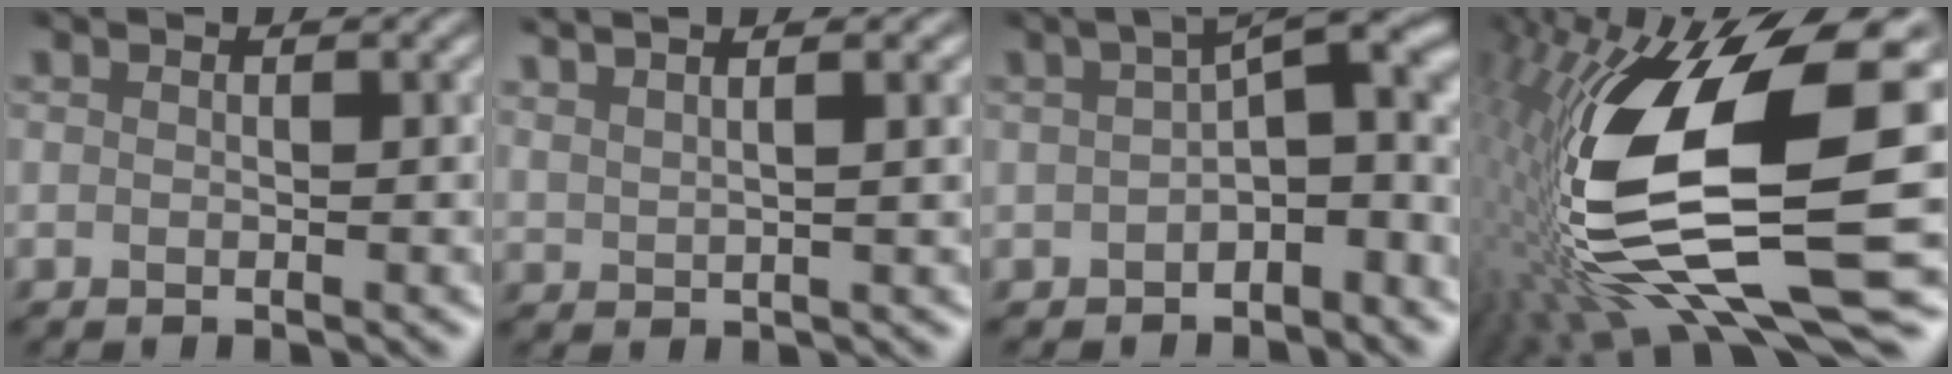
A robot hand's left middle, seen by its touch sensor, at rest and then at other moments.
{"total": 4.8, "force": [3.5, 2.2, 2.5], "torque": [0.019, 0.035, 0.010]}
{"total": 5.2, "force": [-0.9, 2.1, 4.7], "torque": [-0.056, 0.011, -0.024]}
{"total": 14.5, "force": [-0.4, 4.8, 13.7], "torque": [-0.286, -0.007, -0.002]}